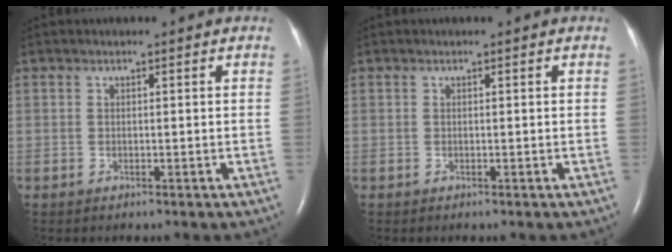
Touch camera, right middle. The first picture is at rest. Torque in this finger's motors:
{"motor_torque": [0.22, -0.17, 0.03, -0.01]}